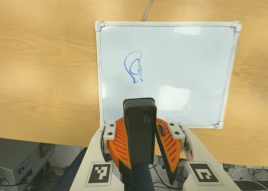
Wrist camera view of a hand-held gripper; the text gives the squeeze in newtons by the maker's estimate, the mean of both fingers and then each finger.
{"total": 8.8, "left": 9.4, "right": 8.1}